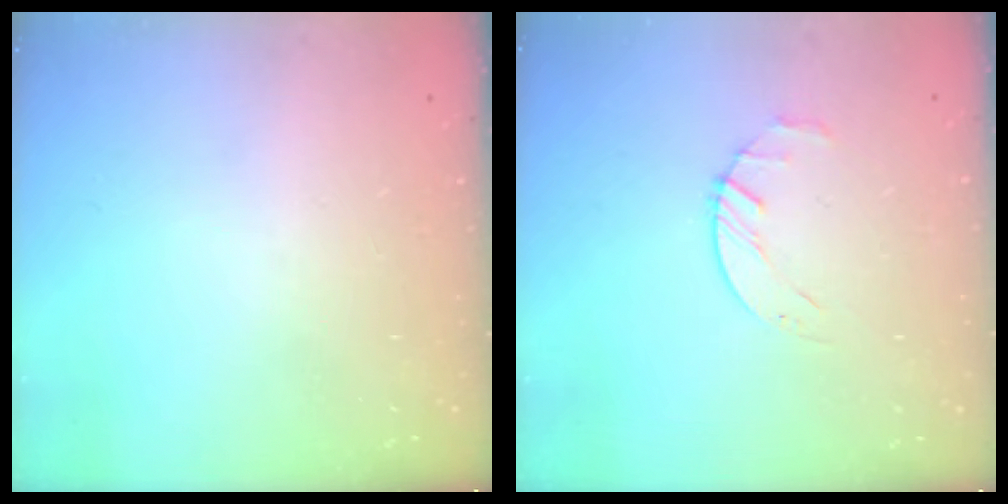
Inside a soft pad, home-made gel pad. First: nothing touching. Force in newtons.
{"total": 2.7, "press": 2.6, "slide": 0.3}